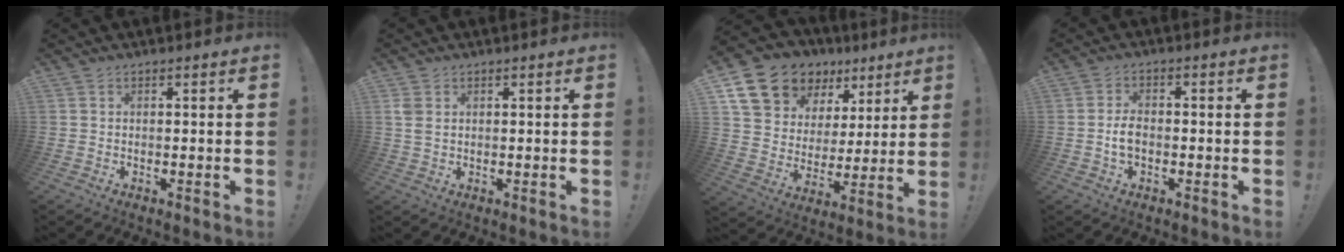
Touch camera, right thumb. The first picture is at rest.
{"total": 3.2, "force": [1.0, 2.1, 2.2], "torque": [-0.041, 0.005, 0.020]}
{"total": 16.4, "force": [10.6, 11.1, 5.7], "torque": [-0.106, -0.058, 0.215]}
{"total": 4.2, "force": [-1.1, 2.5, 3.2], "torque": [-0.052, 0.004, -0.021]}